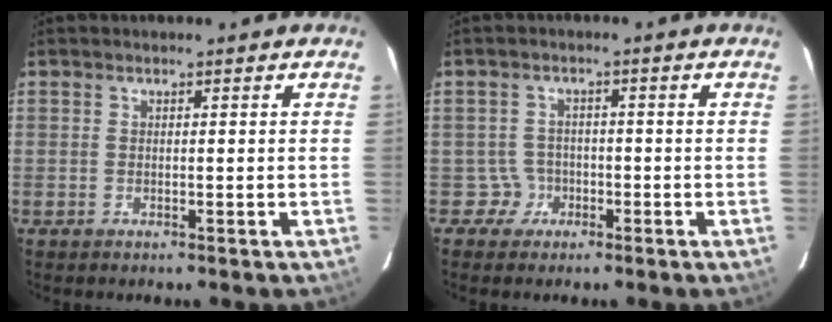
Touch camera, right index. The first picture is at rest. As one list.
[{"total": 2.9, "force": [-1.3, 2.5, -0.7], "torque": [0.025, 0.014, -0.027]}]